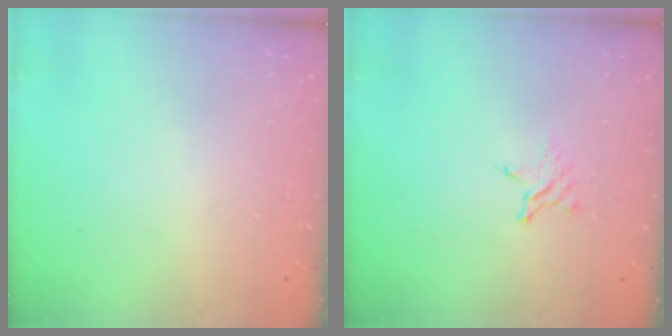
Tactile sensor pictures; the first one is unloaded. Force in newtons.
{"total": 2.8, "press": 2.8, "slide": 0.3}